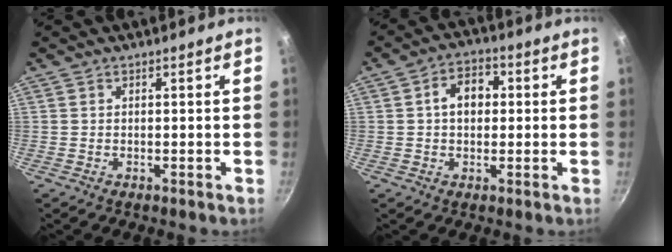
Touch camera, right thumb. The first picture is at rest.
{"total": 6.7, "force": [0.8, 4.9, 4.6], "torque": [-0.041, 0.016, 0.004]}